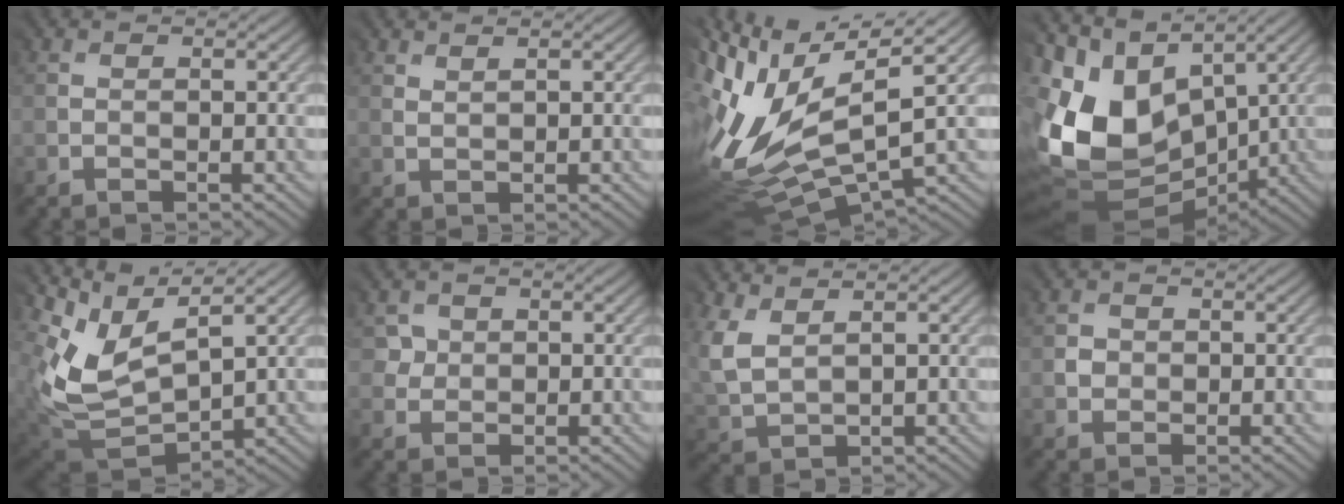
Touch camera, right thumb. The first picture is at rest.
{"total": 2.0, "force": [1.8, -0.1, -0.7], "torque": [0.013, 0.006, 0.039]}
{"total": 14.0, "force": [2.3, 5.8, 12.6], "torque": [-0.279, -0.017, 0.072]}
{"total": 13.8, "force": [2.5, 9.9, 9.4], "torque": [-0.238, 0.013, 0.043]}
{"total": 6.8, "force": [4.5, 3.9, 3.2], "torque": [-0.089, 0.001, 0.094]}
{"total": 2.8, "force": [1.2, 2.1, -1.4], "torque": [0.022, -0.003, 0.021]}
{"total": 4.7, "force": [3.4, 2.7, 1.9], "torque": [-0.082, 0.008, 0.073]}
{"total": 1.8, "force": [0.2, 1.5, -1.0], "torque": [0.021, -0.003, 0.005]}